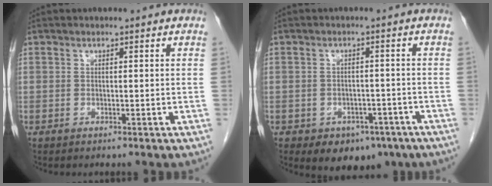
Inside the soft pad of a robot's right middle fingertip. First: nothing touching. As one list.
[{"total": 6.9, "force": [-4.2, 4.8, 2.8], "torque": [-0.025, 0.009, -0.046]}]